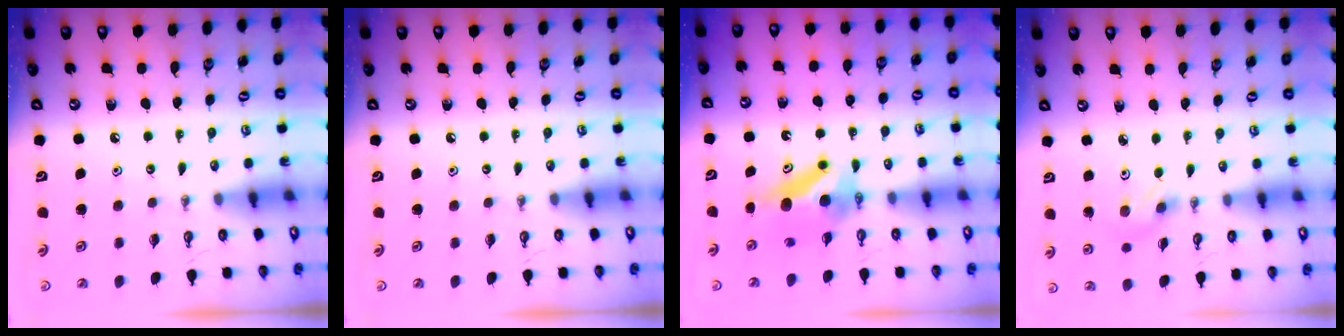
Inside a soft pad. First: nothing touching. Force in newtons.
{"total": 0.0}
{"total": 6.7, "press": 6.6, "slide": 1.3}
{"total": 3.1, "press": 2.8, "slide": 1.4}